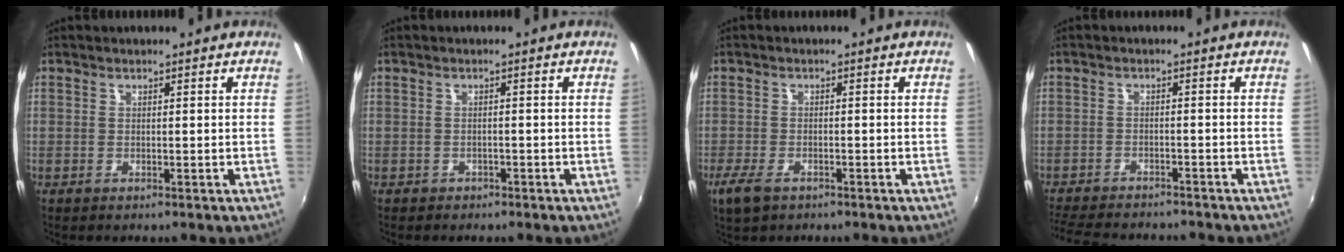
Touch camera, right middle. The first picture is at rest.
{"total": 1.7, "force": [-1.2, 1.1, 0.3], "torque": [-0.012, 0.000, -0.015]}
{"total": 4.7, "force": [-3.1, 2.2, 2.8], "torque": [-0.070, -0.012, -0.057]}
{"total": 11.8, "force": [-10.5, 3.0, 4.4], "torque": [-0.111, -0.017, -0.164]}